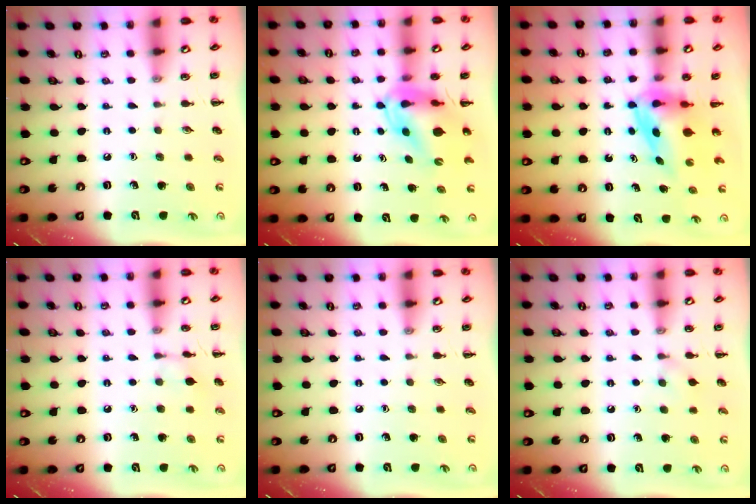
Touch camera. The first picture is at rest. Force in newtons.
{"total": 9.0, "press": 8.5, "slide": 2.9}
{"total": 4.0, "press": 3.9, "slide": 0.7}
{"total": 5.9, "press": 5.7, "slide": 1.7}
{"total": 0.0}
{"total": 4.6, "press": 4.4, "slide": 1.3}